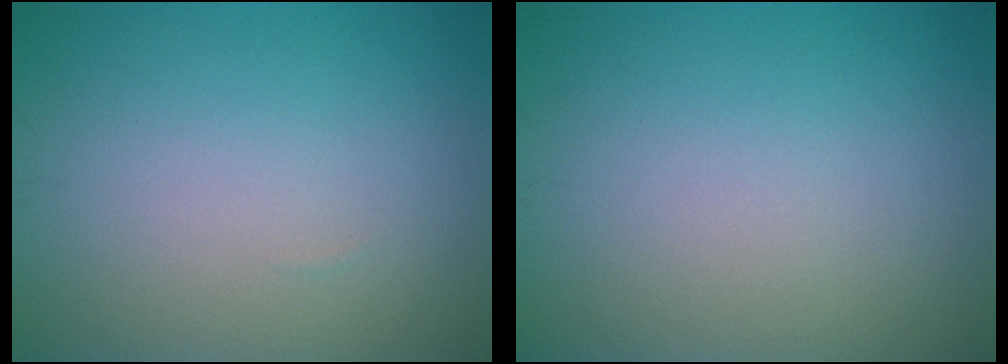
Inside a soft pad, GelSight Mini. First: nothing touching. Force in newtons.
{"total": 0.0}